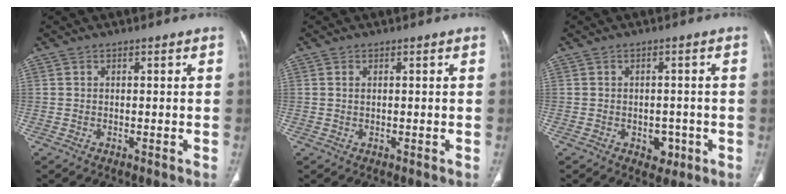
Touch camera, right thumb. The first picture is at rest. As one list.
[{"total": 0.7, "force": [0.3, 0.4, 0.6], "torque": [-0.011, 0.004, 0.006]}, {"total": 3.7, "force": [-1.3, 2.7, 2.1], "torque": [-0.009, 0.005, -0.011]}]